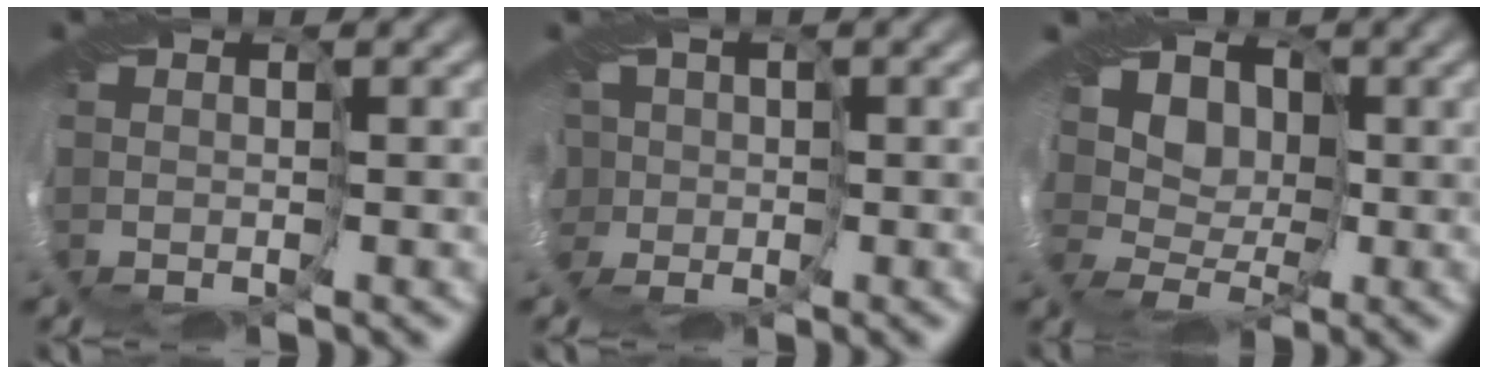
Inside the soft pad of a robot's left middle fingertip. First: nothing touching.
{"total": 7.1, "force": [-0.4, 5.9, 3.9], "torque": [-0.087, 0.007, -0.039]}
{"total": 9.8, "force": [1.3, 7.2, 6.5], "torque": [-0.078, 0.025, -0.008]}